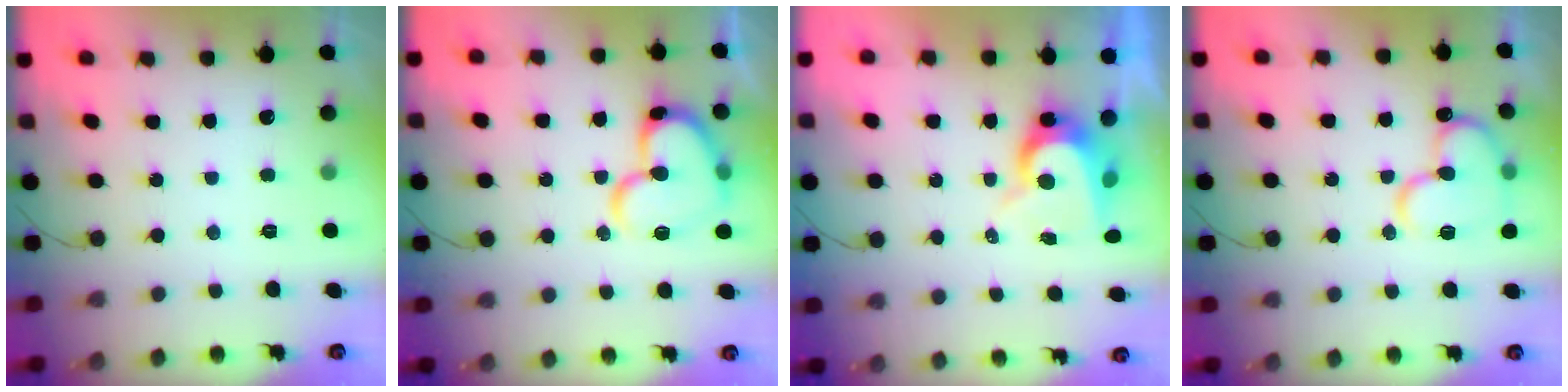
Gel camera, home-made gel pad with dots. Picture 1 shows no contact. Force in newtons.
{"total": 17.8, "press": 17.7, "slide": 2.1}
{"total": 8.2, "press": 8.1, "slide": 0.6}
{"total": 14.9, "press": 14.8, "slide": 2.0}